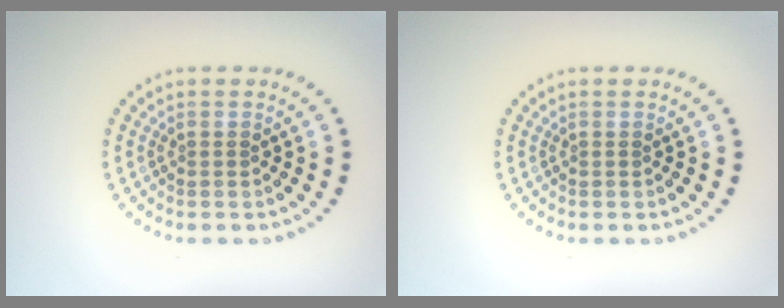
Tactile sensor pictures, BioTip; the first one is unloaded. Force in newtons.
{"total": 0.0}